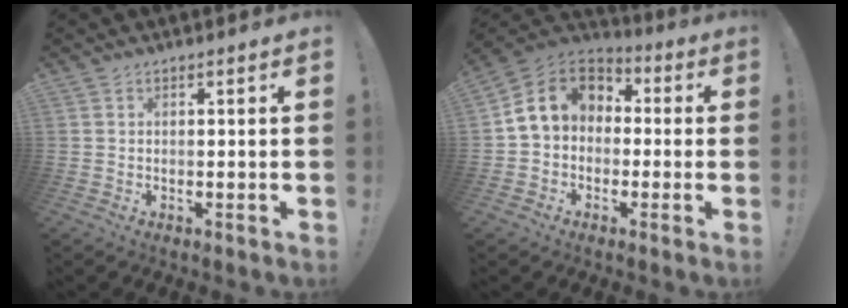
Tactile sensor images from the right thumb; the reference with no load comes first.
{"total": 11.1, "force": [1.7, 9.0, 6.1], "torque": [-0.113, 0.008, 0.035]}